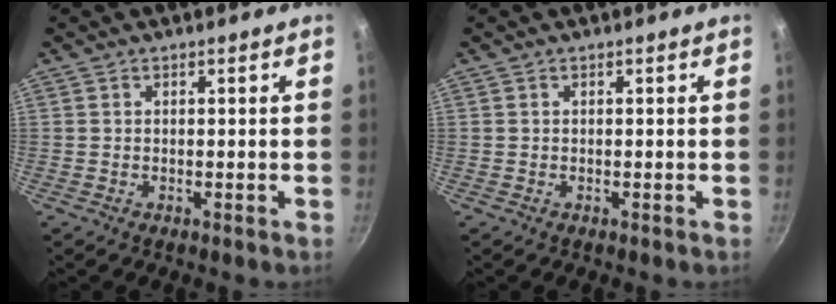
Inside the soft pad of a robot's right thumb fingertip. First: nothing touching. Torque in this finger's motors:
{"motor_torque": [-0.10, -0.10, 0.15, 0.10, 0.01]}